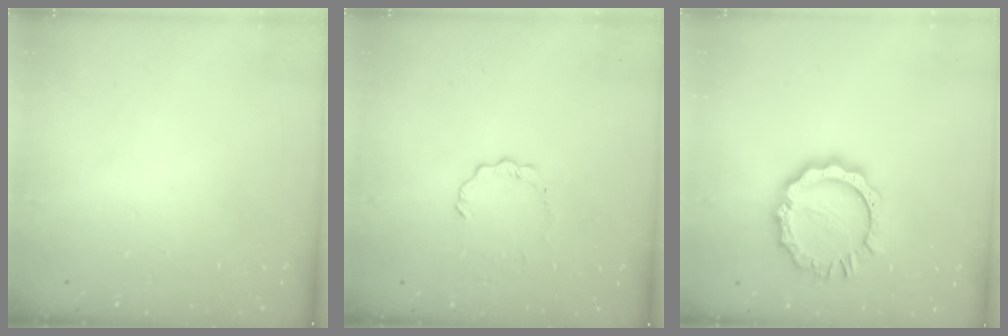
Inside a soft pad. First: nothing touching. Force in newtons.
{"total": 3.7, "press": 3.6, "slide": 0.4}
{"total": 10.5, "press": 10.4, "slide": 1.2}